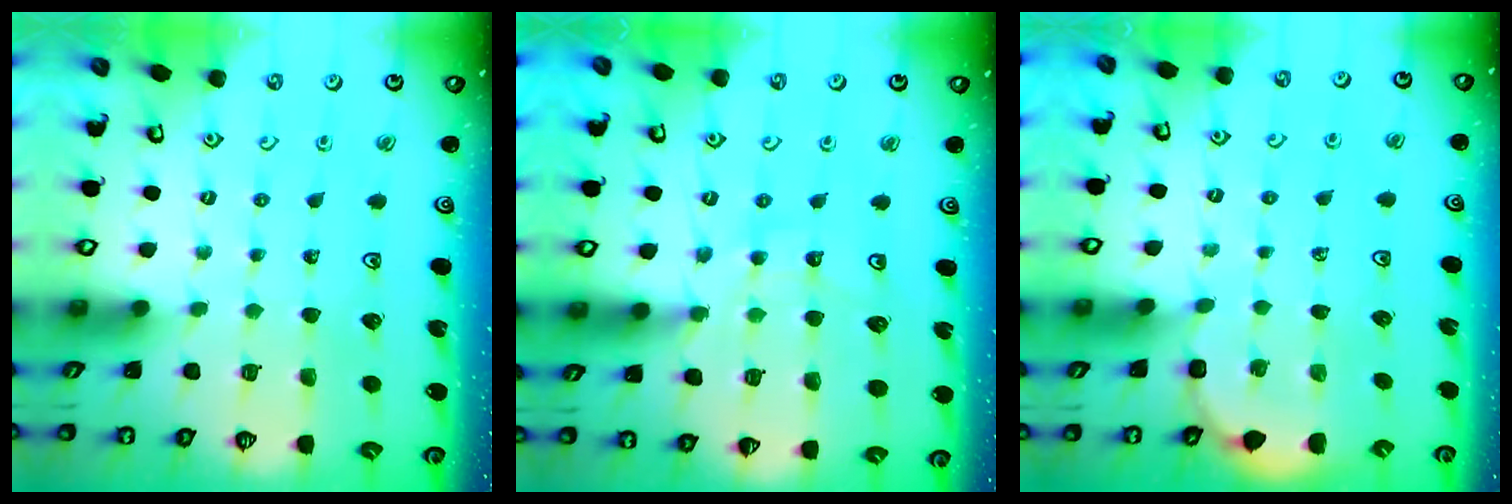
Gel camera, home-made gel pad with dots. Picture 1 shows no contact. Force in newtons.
{"total": 11.7, "press": 11.6, "slide": 1.5}
{"total": 3.9, "press": 3.8, "slide": 0.9}